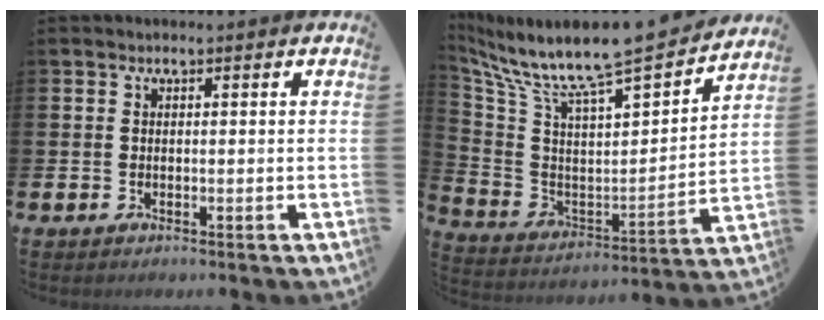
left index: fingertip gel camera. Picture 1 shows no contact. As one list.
[{"total": 9.7, "force": [8.6, 0.8, 4.3], "torque": [-0.122, -0.077, 0.139]}]